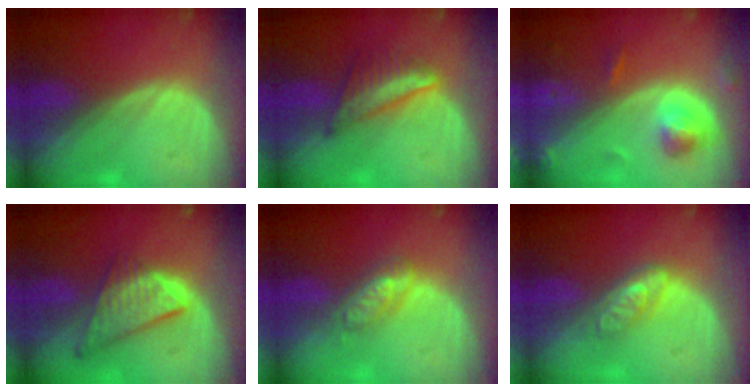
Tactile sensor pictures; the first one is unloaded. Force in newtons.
{"total": 6.2, "press": 5.9, "slide": 2.0}
{"total": 5.0, "press": 4.8, "slide": 1.5}
{"total": 8.6, "press": 7.3, "slide": 4.5}
{"total": 4.6, "press": 4.5, "slide": 1.2}
{"total": 4.8, "press": 4.3, "slide": 2.1}